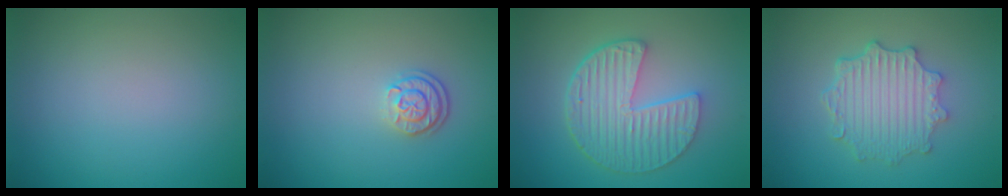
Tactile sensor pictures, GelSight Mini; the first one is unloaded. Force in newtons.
{"total": 2.4, "press": 1.9, "slide": 1.5}
{"total": 6.6, "press": 4.7, "slide": 4.5}
{"total": 4.6, "press": 3.8, "slide": 2.7}